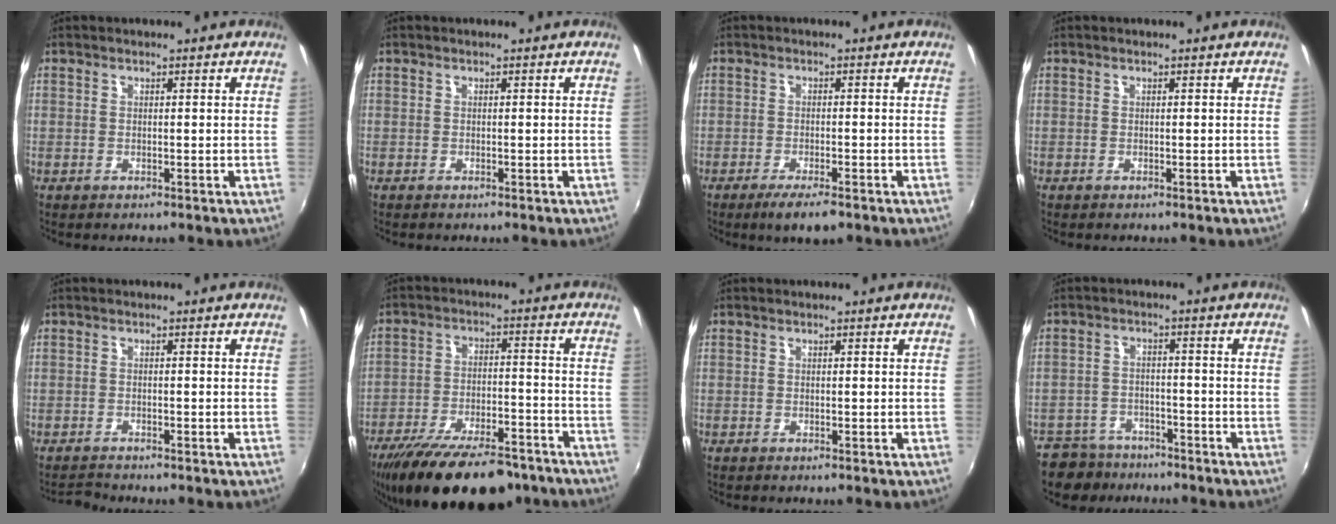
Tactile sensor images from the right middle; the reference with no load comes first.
{"total": 0.0}
{"total": 5.1, "force": [-3.6, 1.0, 3.6], "torque": [-0.076, -0.013, -0.060]}
{"total": 0.0}
{"total": 2.1, "force": [-2.0, 0.0, 0.3], "torque": [-0.015, -0.005, -0.040]}
{"total": 21.2, "force": [-16.5, 7.0, 11.2], "torque": [-0.212, -0.026, -0.242]}
{"total": 0.0}
{"total": 9.7, "force": [-7.7, 5.5, 2.2], "torque": [-0.077, 0.002, -0.120]}